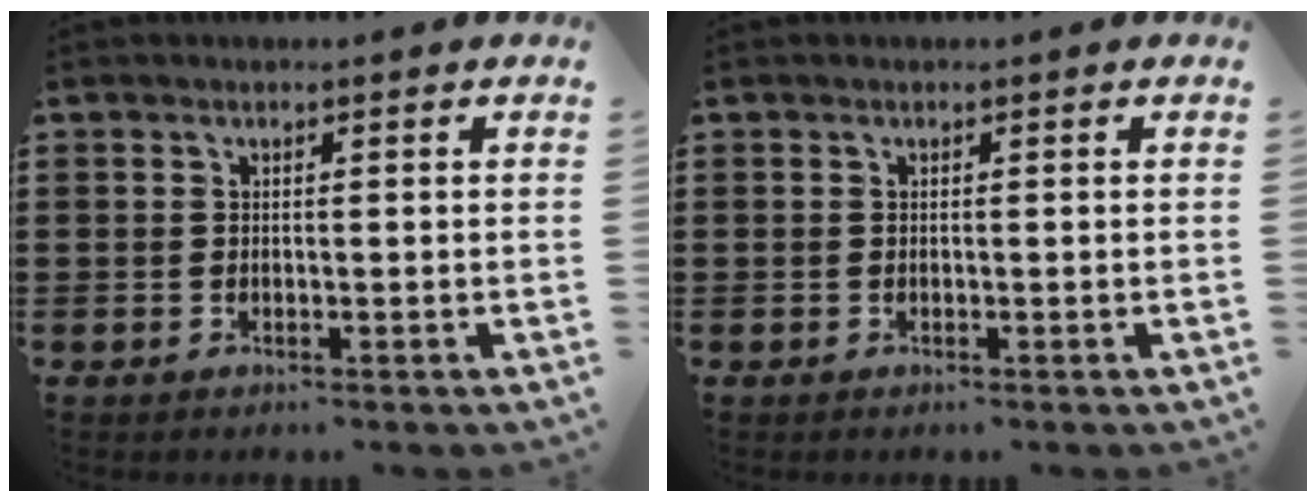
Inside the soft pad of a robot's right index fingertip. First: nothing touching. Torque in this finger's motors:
{"motor_torque": [0.00, 0.00, 0.00, -0.01]}